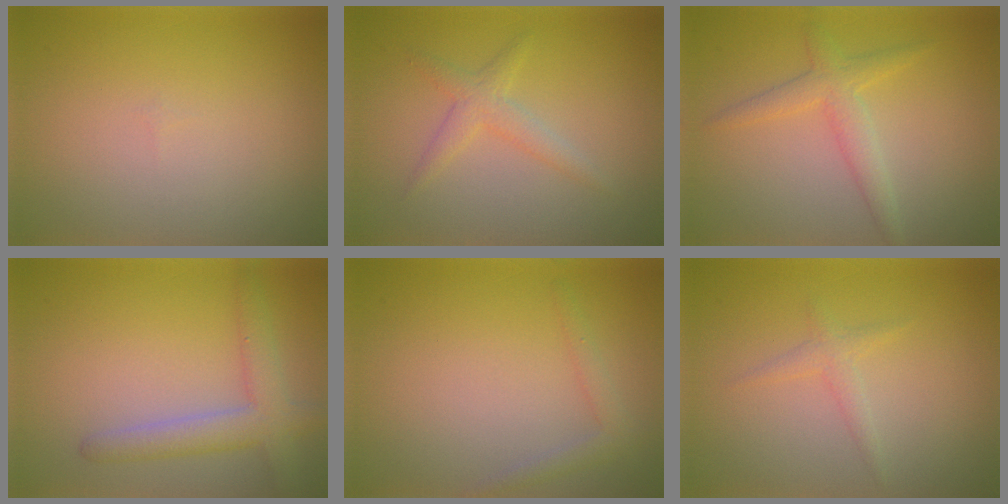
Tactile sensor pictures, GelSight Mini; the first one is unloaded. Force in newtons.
{"total": 2.0, "press": 2.0, "slide": 0.1}
{"total": 2.6, "press": 2.6, "slide": 0.1}
{"total": 3.8, "press": 3.8, "slide": 0.2}
{"total": 1.5, "press": 1.5, "slide": 0.1}
{"total": 1.2, "press": 1.2, "slide": 0.0}